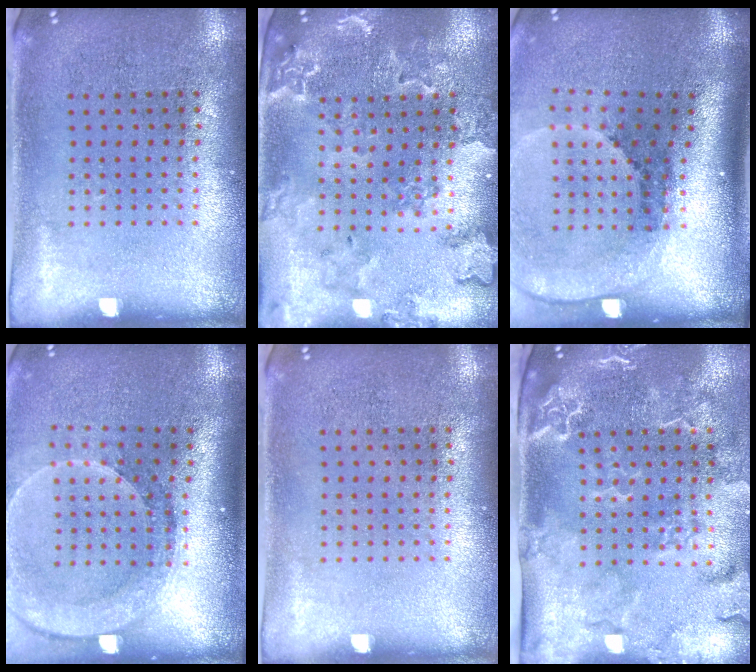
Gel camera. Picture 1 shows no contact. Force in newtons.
{"total": 1.6, "press": 1.6, "slide": 0.2}
{"total": 2.6, "press": 1.8, "slide": 1.9}
{"total": 2.6, "press": 2.0, "slide": 1.7}
{"total": 0.0}
{"total": 2.9, "press": 2.4, "slide": 1.6}